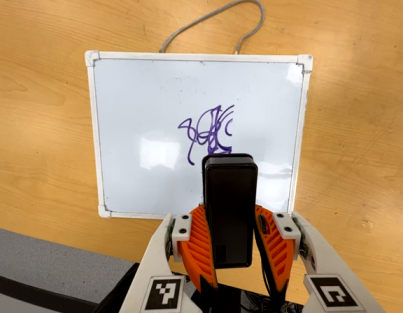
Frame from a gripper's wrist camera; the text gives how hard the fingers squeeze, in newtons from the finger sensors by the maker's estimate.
{"total": 7.6, "left": 6.1, "right": 9.1}